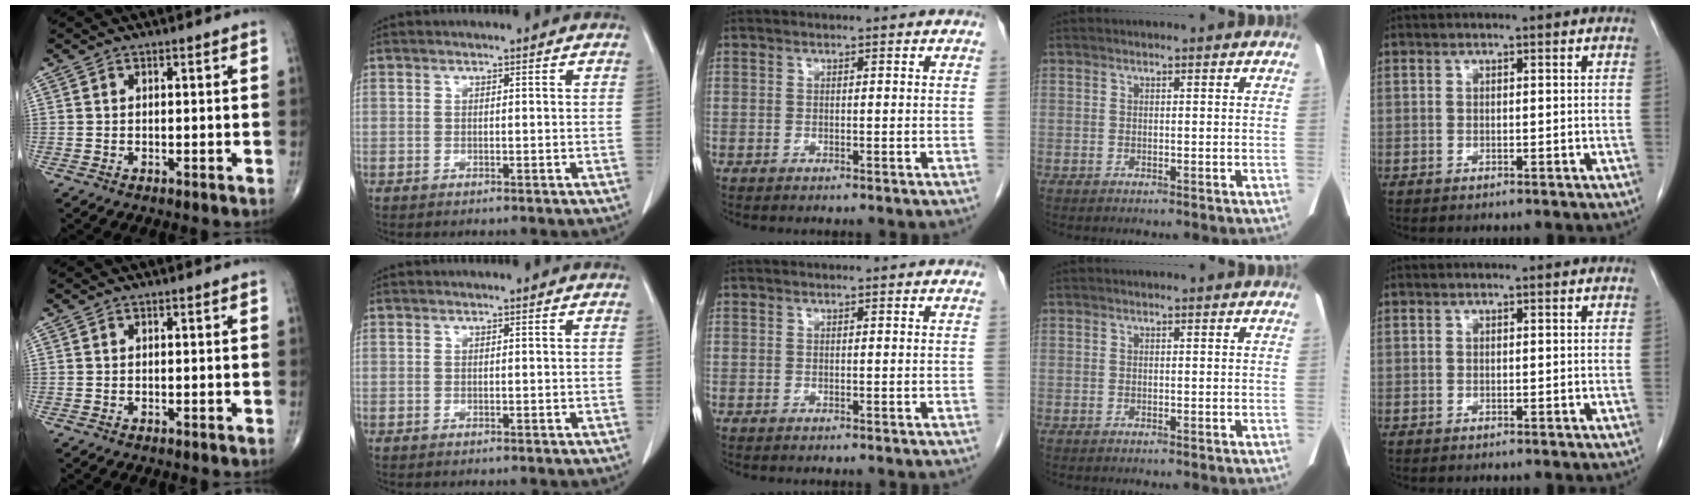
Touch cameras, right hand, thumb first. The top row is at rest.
{}